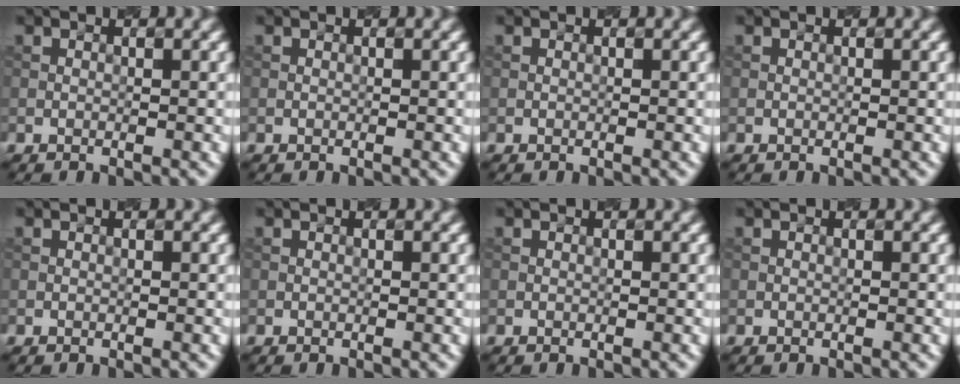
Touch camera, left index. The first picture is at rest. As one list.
[{"total": 0.0}, {"total": 0.0}, {"total": 0.0}, {"total": 0.0}, {"total": 0.0}, {"total": 0.0}, {"total": 0.0}]